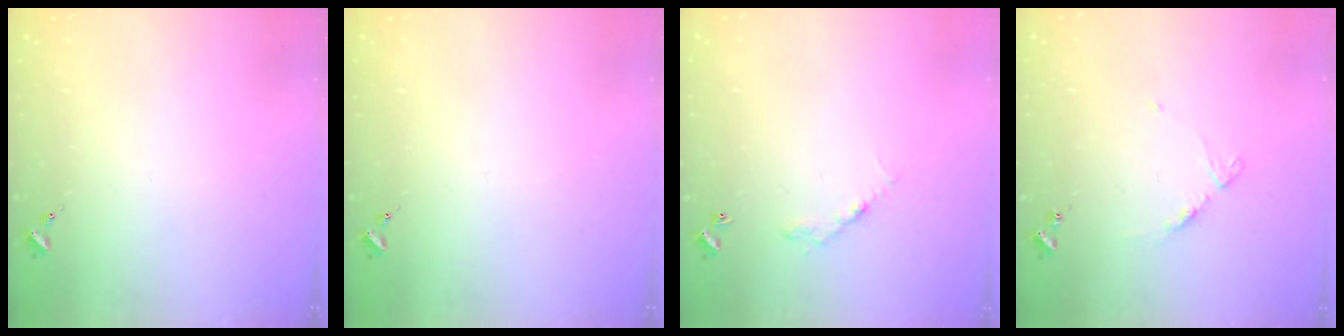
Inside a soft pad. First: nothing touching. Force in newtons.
{"total": 0.0}
{"total": 5.1, "press": 5.1, "slide": 0.4}
{"total": 4.7, "press": 4.6, "slide": 0.5}